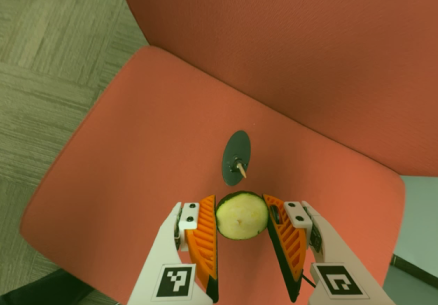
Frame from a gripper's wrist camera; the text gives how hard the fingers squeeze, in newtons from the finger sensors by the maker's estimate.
{"total": 8.9, "left": 9.0, "right": 8.8}